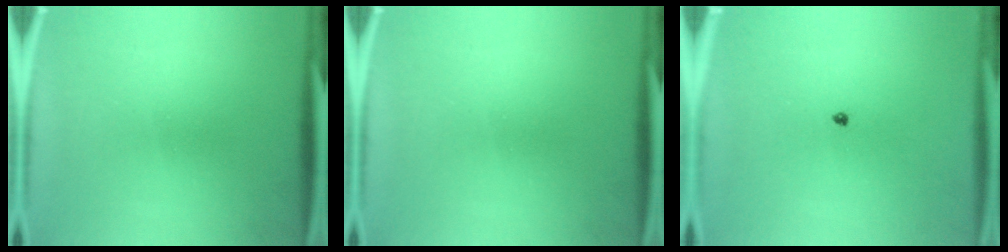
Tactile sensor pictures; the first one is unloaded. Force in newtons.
{"total": 0.0}
{"total": 0.6}